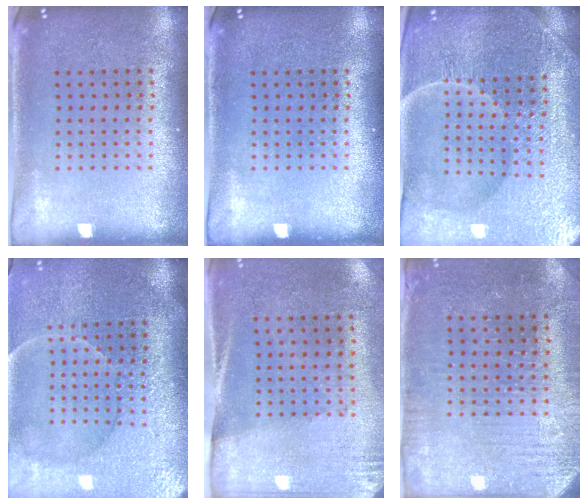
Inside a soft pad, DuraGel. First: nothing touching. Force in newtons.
{"total": 0.0}
{"total": 5.3, "press": 5.0, "slide": 1.8}
{"total": 4.1, "press": 3.7, "slide": 1.7}
{"total": 2.7, "press": 2.4, "slide": 1.4}
{"total": 3.0, "press": 2.8, "slide": 0.8}